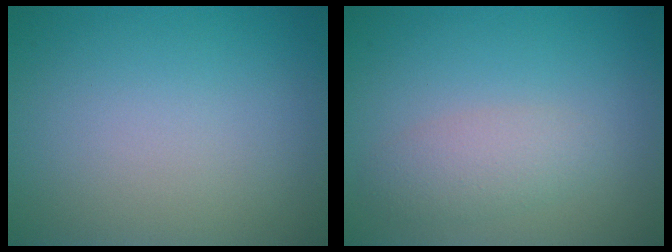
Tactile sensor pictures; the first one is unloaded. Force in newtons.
{"total": 2.4, "press": 2.4, "slide": 0.1}